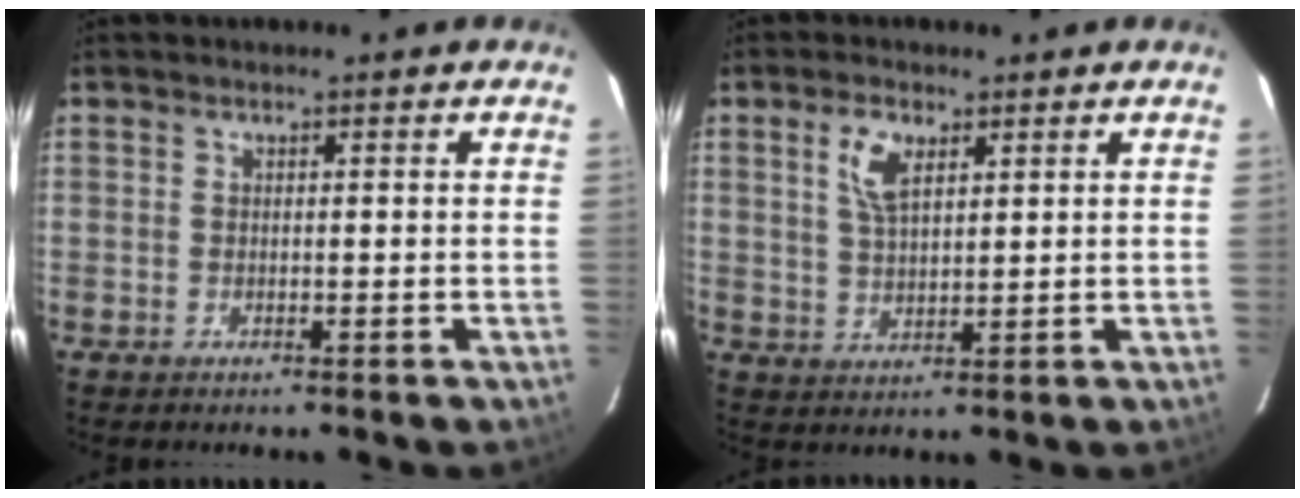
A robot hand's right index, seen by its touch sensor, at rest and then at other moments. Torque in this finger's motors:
{"motor_torque": [0.12, 0.01, 0.23, 0.08]}